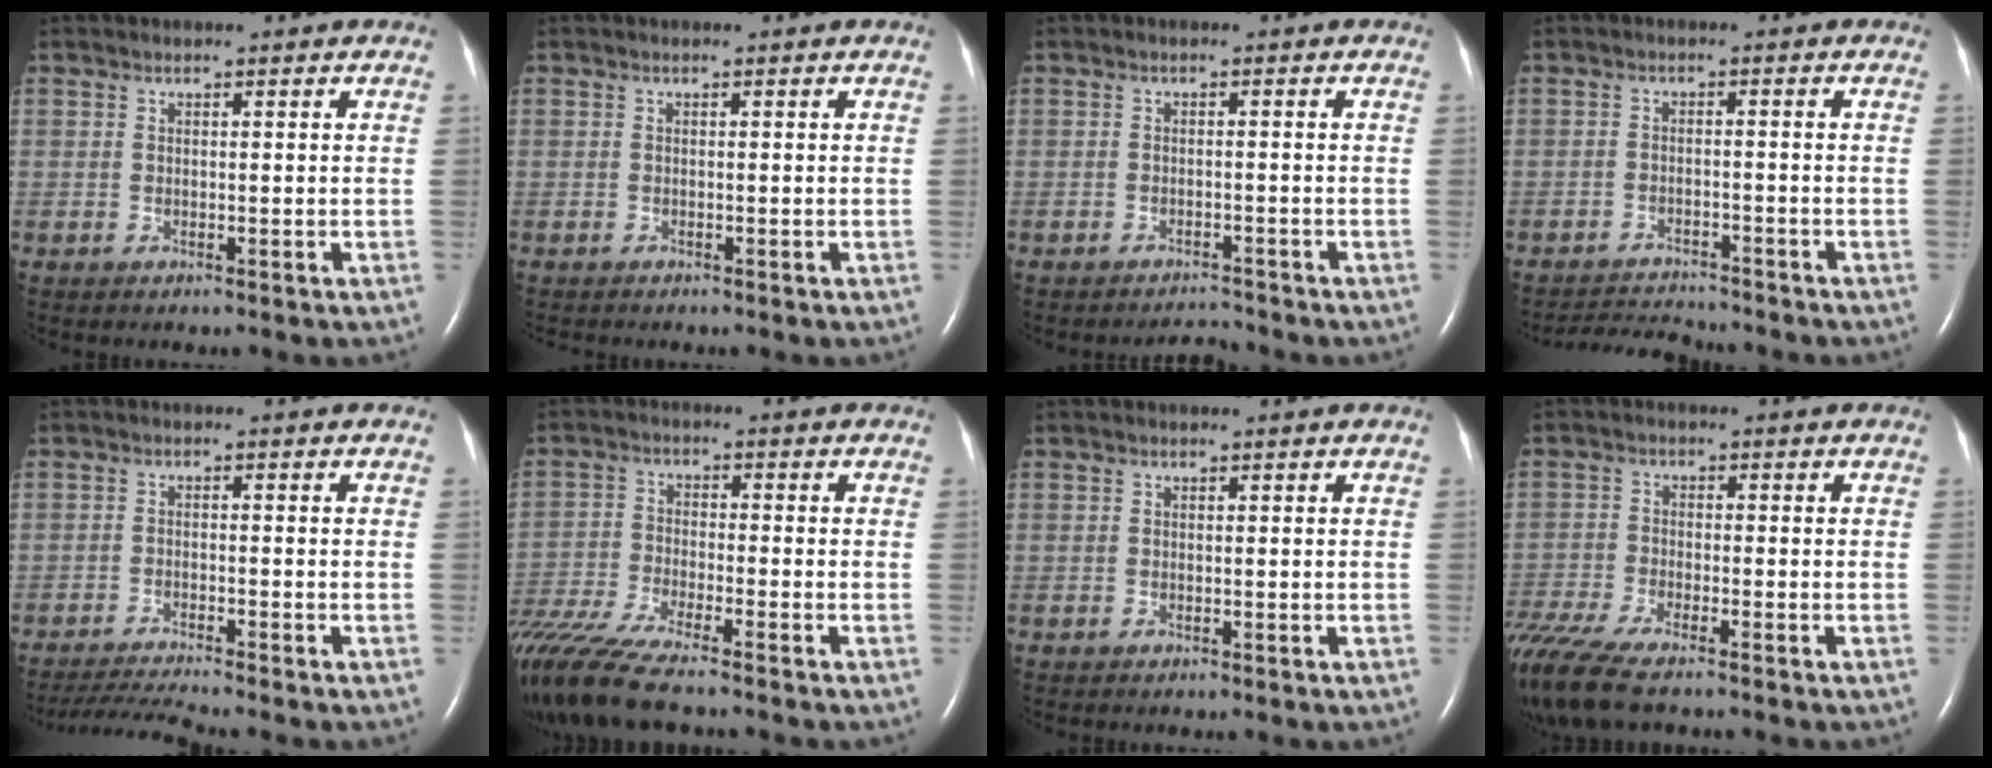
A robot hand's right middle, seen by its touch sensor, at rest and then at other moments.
{"total": 0.6, "force": [-0.6, 0.1, 0.2], "torque": [-0.008, -0.002, -0.010]}
{"total": 2.1, "force": [-2.1, -0.1, -0.3], "torque": [-0.001, -0.011, -0.029]}
{"total": 5.5, "force": [-5.5, 0.2, 0.5], "torque": [-0.014, -0.009, -0.090]}
{"total": 5.1, "force": [-4.7, -1.6, 1.4], "torque": [-0.032, -0.020, -0.084]}
{"total": 12.2, "force": [-10.2, 0.6, 6.7], "torque": [-0.133, -0.034, -0.183]}
{"total": 0.0}
{"total": 10.3, "force": [-8.5, 1.4, 5.7], "torque": [-0.115, -0.026, -0.151]}